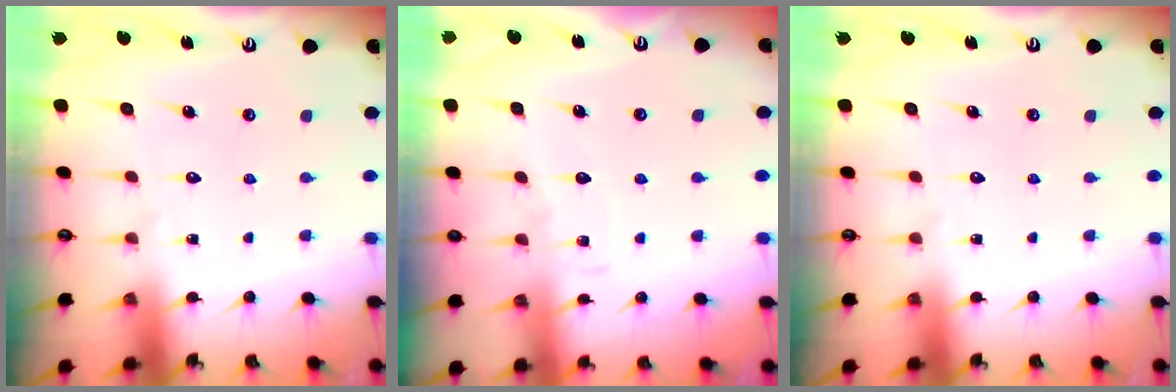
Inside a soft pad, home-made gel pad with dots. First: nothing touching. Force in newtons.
{"total": 3.7, "press": 3.7, "slide": 0.3}
{"total": 0.0}